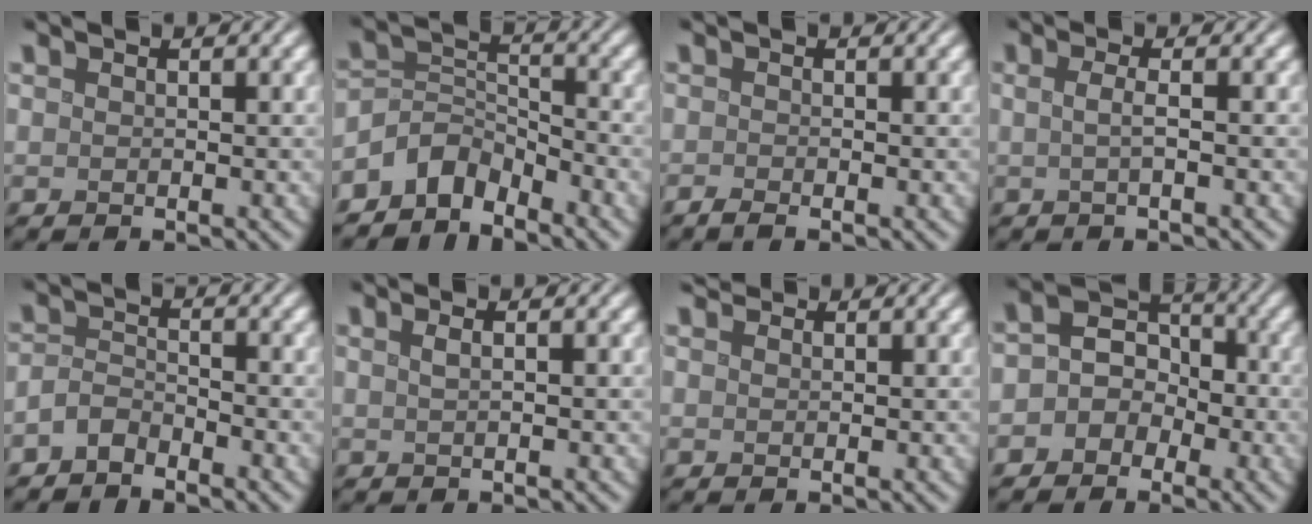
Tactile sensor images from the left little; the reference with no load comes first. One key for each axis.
{"total": 4.1, "fx": -3.3, "fy": 2.0, "fz": 1.3, "tx": -0.017, "ty": 0.007, "tz": -0.074}
{"total": 1.0, "fx": -0.8, "fy": 0.1, "fz": 0.7, "tx": -0.012, "ty": -0.007, "tz": -0.017}
{"total": 1.8, "fx": -0.1, "fy": 0.5, "fz": 1.7, "tx": -0.028, "ty": -0.001, "tz": -0.007}
{"total": 2.1, "fx": -1.7, "fy": 0.8, "fz": 0.9, "tx": -0.020, "ty": 0.005, "tz": -0.041}
{"total": 1.7, "fx": 0.5, "fy": 0.8, "fz": 1.5, "tx": -0.015, "ty": -0.001, "tz": -0.003}
{"total": 1.0, "fx": 0.9, "fy": 0.3, "fz": 0.2, "tx": -0.007, "ty": -0.002, "tz": 0.011}
{"total": 4.2, "fx": -1.2, "fy": 3.6, "fz": 1.9, "tx": 0.001, "ty": 0.013, "tz": -0.034}